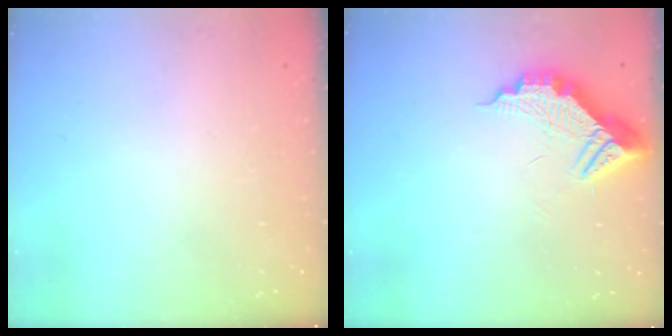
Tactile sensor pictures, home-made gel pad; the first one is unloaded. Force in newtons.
{"total": 11.0, "press": 11.0, "slide": 0.9}